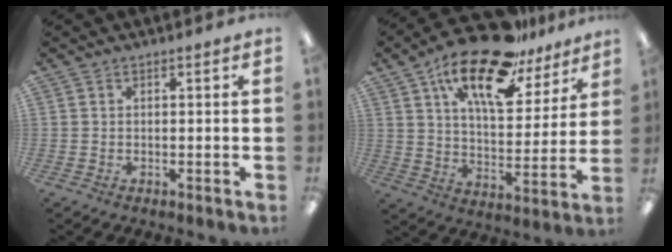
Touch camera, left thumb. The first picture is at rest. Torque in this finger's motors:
{"motor_torque": [0.39, 0.46, 1.53, -1.24, 0.33]}